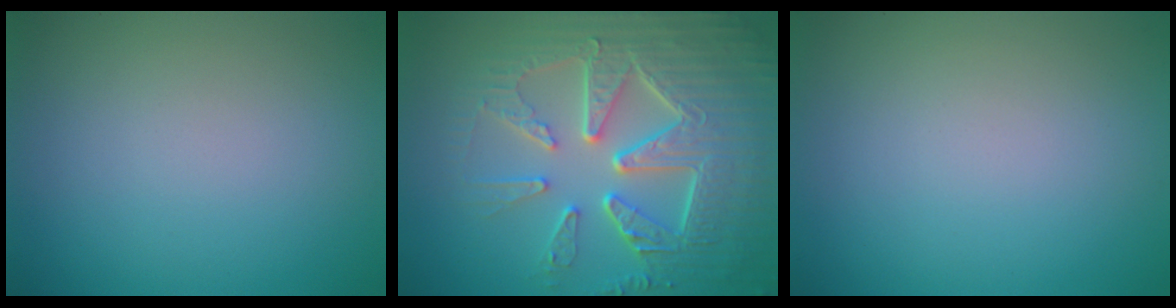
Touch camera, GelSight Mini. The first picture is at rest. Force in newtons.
{"total": 9.2, "press": 6.6, "slide": 6.4}
{"total": 0.0}